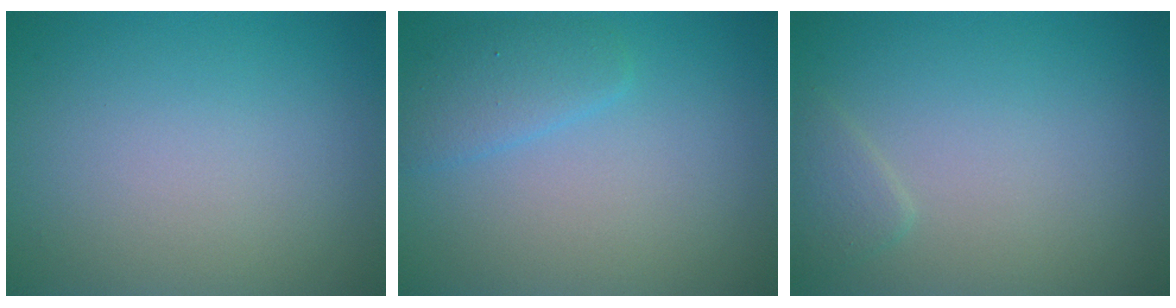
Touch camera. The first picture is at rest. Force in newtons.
{"total": 2.3, "press": 2.3, "slide": 0.2}
{"total": 1.2, "press": 1.2, "slide": 0.1}